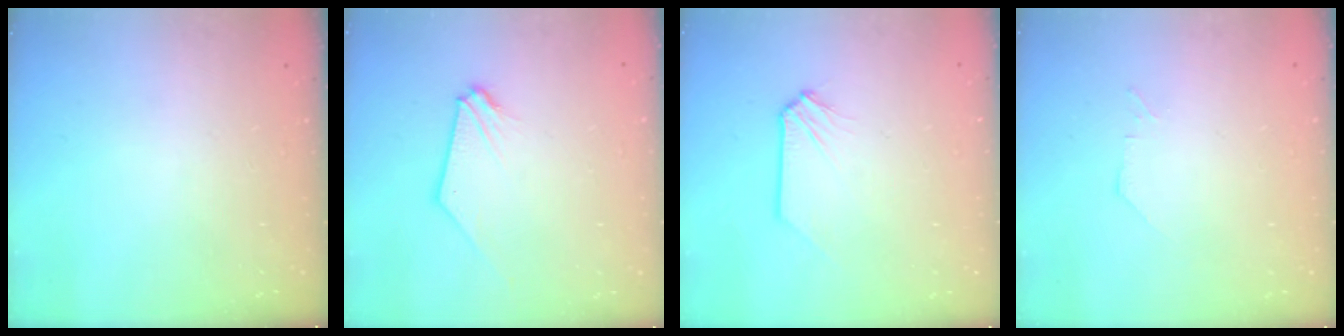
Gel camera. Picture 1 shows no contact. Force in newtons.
{"total": 0.6, "press": 0.6, "slide": 0.1}
{"total": 0.0}
{"total": 0.0}